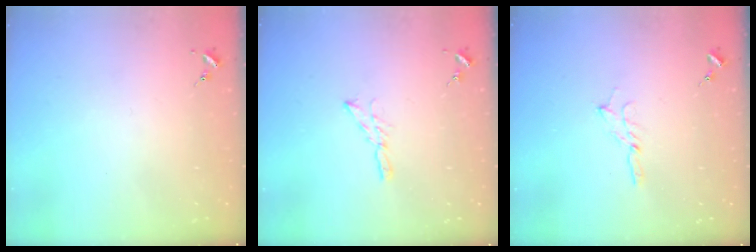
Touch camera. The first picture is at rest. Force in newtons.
{"total": 4.8, "press": 4.8, "slide": 0.5}
{"total": 2.7, "press": 2.7, "slide": 0.3}